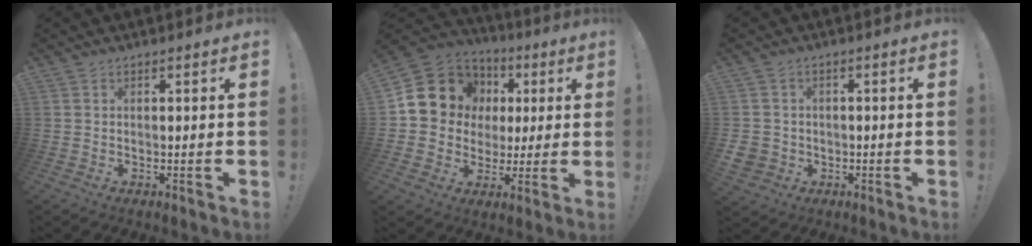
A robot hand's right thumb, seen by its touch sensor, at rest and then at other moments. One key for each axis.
{"total": 13.6, "fx": 4.6, "fy": 12.1, "fz": 4.2, "tx": -0.061, "ty": -0.022, "tz": 0.111}
{"total": 4.3, "fx": -0.7, "fy": 4.0, "fz": 1.5, "tx": -0.036, "ty": 0.003, "tz": -0.010}